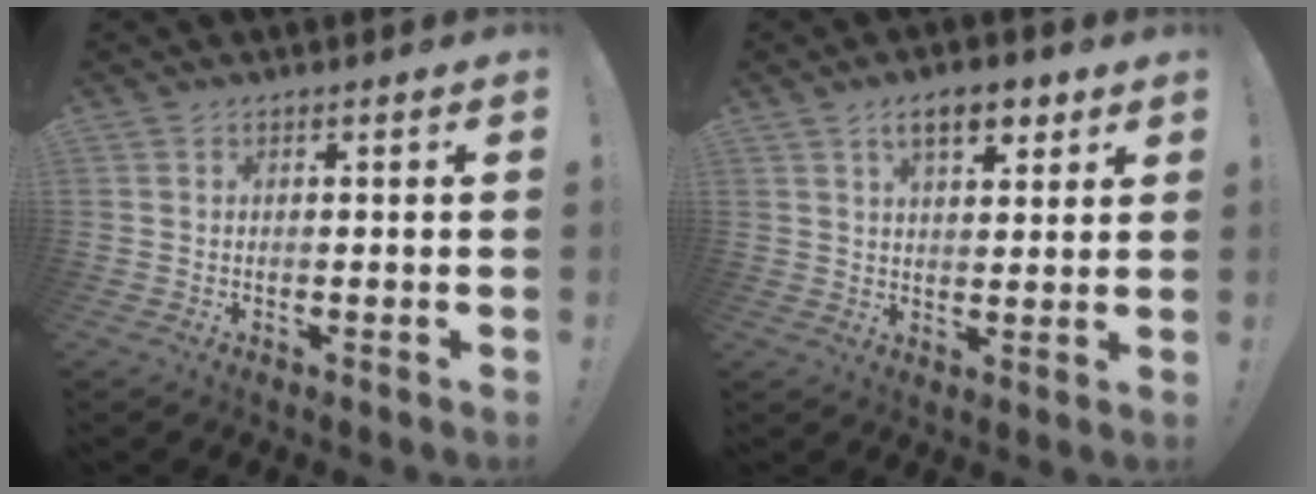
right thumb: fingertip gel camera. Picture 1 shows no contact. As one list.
[{"total": 8.7, "force": [4.8, 4.0, 6.1], "torque": [-0.085, -0.009, 0.082]}]